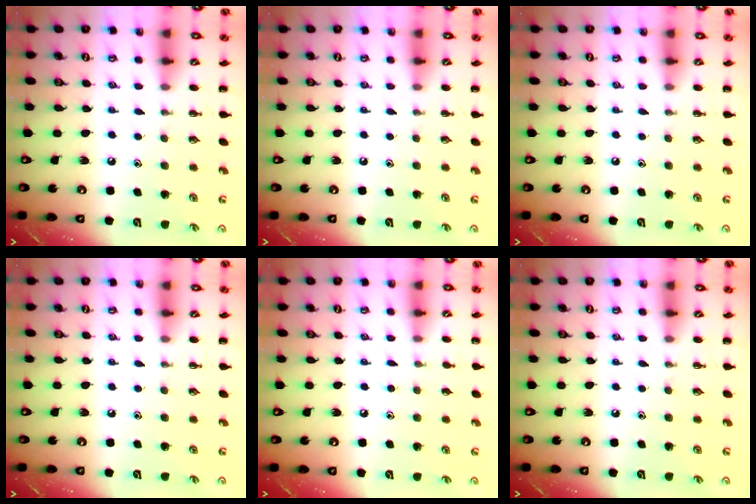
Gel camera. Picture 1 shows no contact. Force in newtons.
{"total": 0.0}
{"total": 0.0}
{"total": 0.0}
{"total": 4.9, "press": 4.6, "slide": 1.6}
{"total": 0.0}